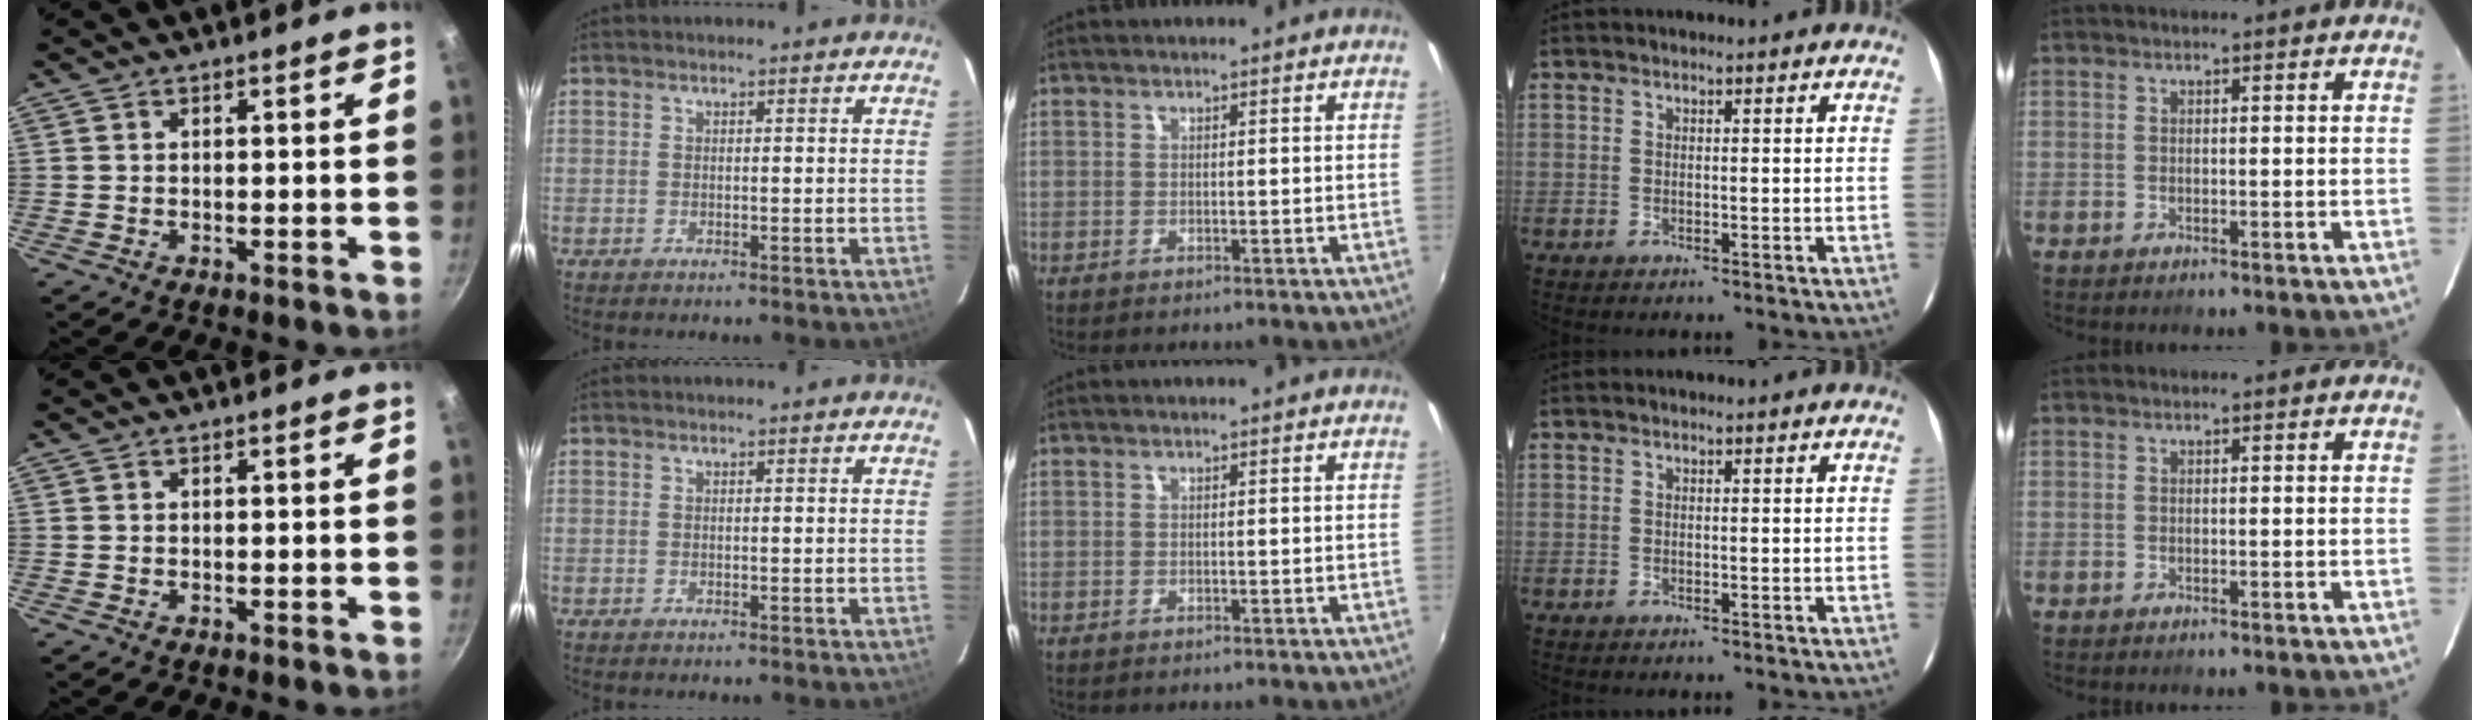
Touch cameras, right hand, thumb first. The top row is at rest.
{}